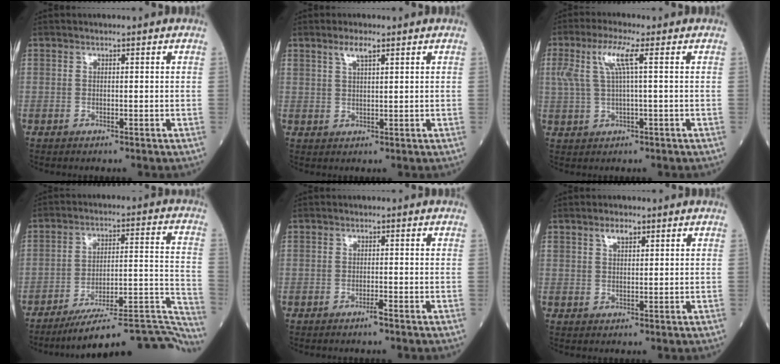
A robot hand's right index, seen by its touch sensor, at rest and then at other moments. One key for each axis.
{"total": 2.8, "fx": 1.8, "fy": 0.5, "fz": 2.0, "tx": -0.042, "ty": 0.004, "tz": 0.036}
{"total": 5.5, "fx": 1.7, "fy": 0.2, "fz": 5.2, "tx": -0.119, "ty": 0.019, "tz": 0.039}
{"total": 23.6, "fx": -22.0, "fy": 1.1, "fz": 8.4, "tx": -0.033, "ty": 0.034, "tz": -0.301}
{"total": 1.1, "fx": -0.8, "fy": -0.2, "fz": 0.7, "tx": -0.016, "ty": -0.001, "tz": -0.015}
{"total": 2.4, "fx": 1.6, "fy": 1.0, "fz": 1.6, "tx": -0.032, "ty": 0.004, "tz": 0.030}